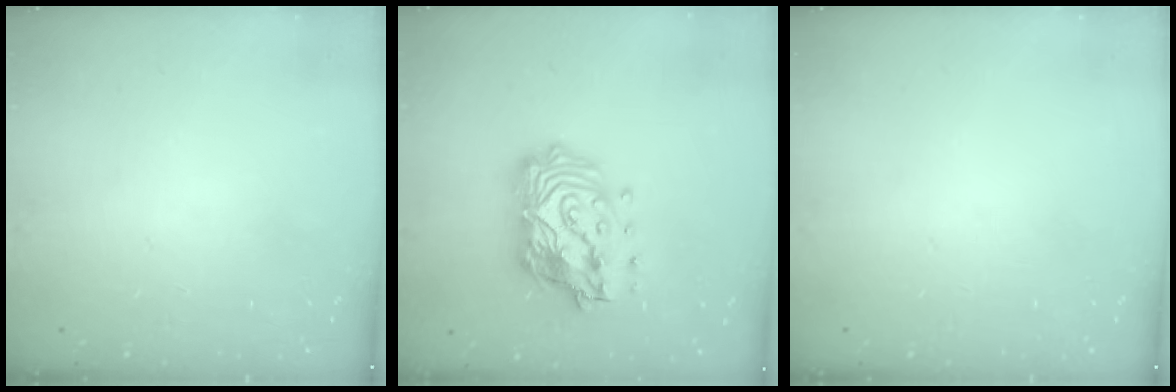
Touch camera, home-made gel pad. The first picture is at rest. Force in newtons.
{"total": 18.6, "press": 18.5, "slide": 1.9}
{"total": 0.0}